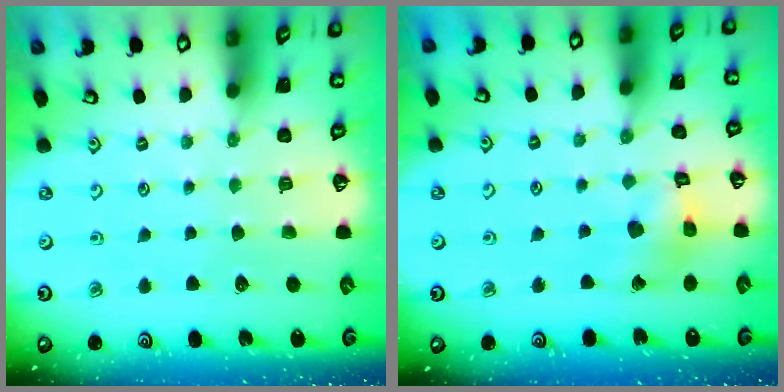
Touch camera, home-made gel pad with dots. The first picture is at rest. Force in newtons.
{"total": 8.8, "press": 8.7, "slide": 0.9}